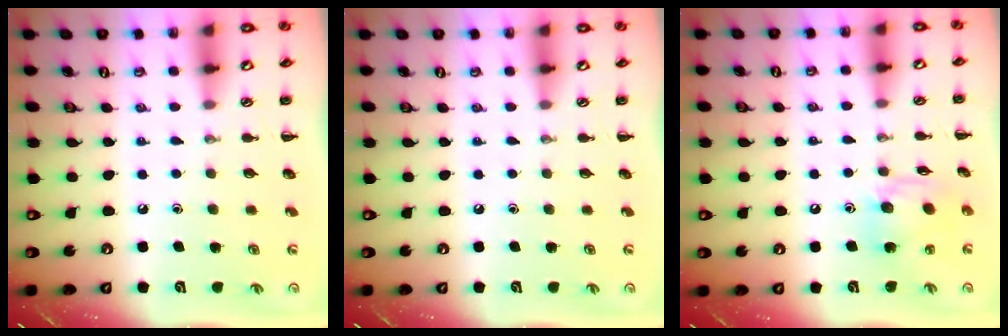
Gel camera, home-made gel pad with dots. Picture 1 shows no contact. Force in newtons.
{"total": 0.0}
{"total": 11.9, "press": 11.8, "slide": 1.4}